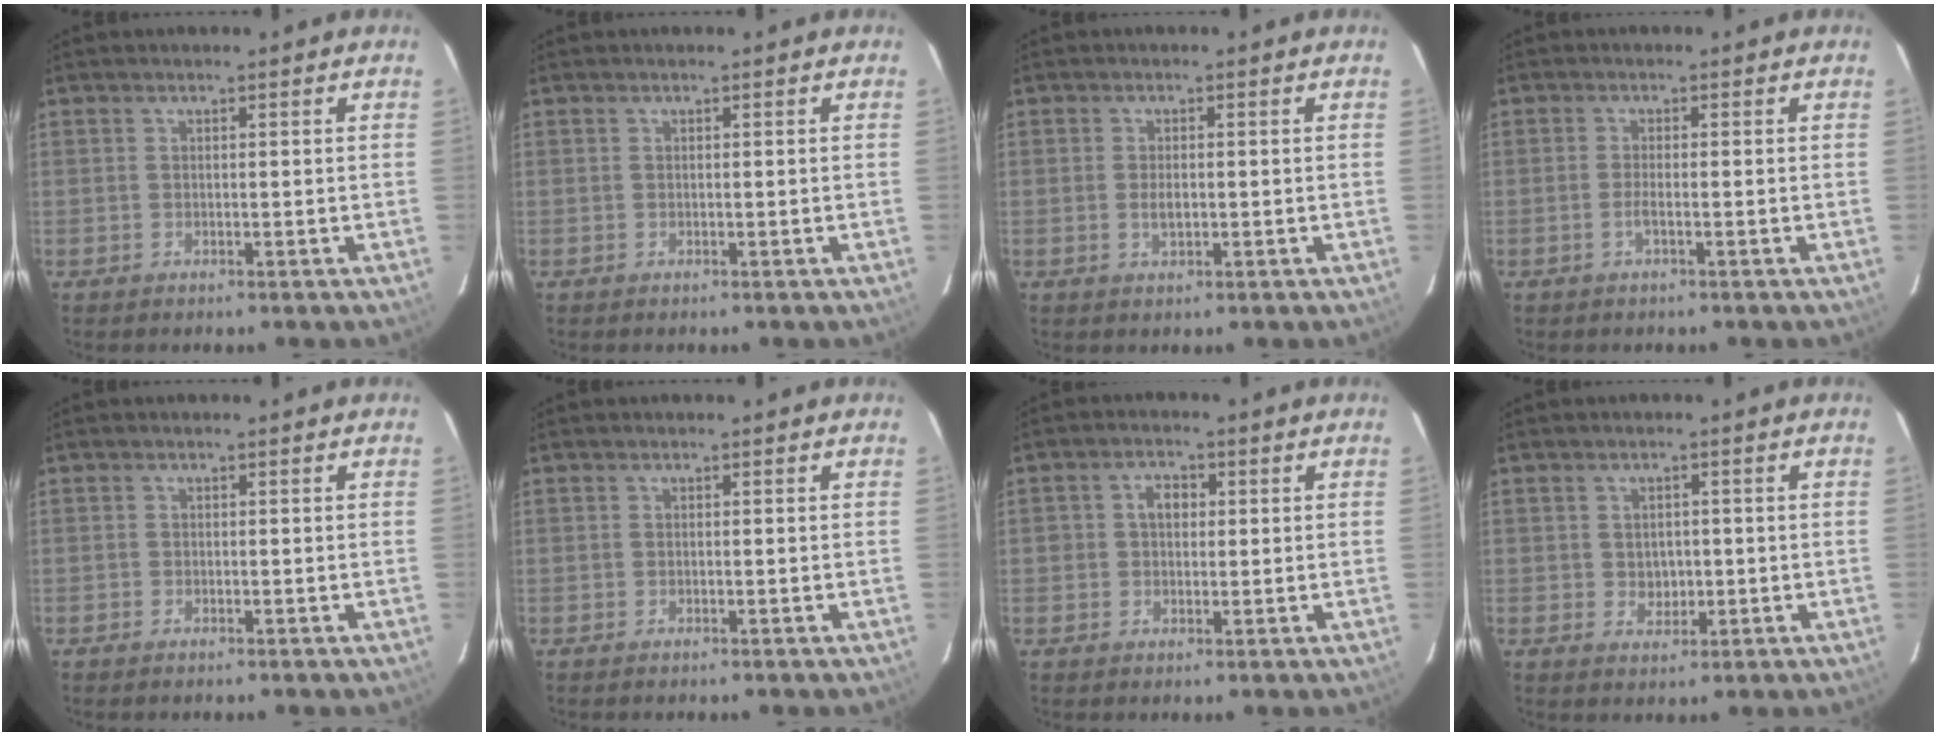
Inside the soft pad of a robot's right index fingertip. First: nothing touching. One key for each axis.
{"total": 0.0}
{"total": 2.1, "fx": -0.3, "fy": 1.1, "fz": 1.8, "tx": -0.032, "ty": -0.001, "tz": -0.004}
{"total": 1.6, "fx": -0.8, "fy": 0.0, "fz": 1.4, "tx": -0.029, "ty": 0.000, "tz": -0.015}
{"total": 0.6, "fx": -0.5, "fy": 0.2, "fz": 0.1, "tx": -0.003, "ty": 0.000, "tz": -0.011}
{"total": 0.0}
{"total": 3.4, "fx": 0.3, "fy": 2.8, "fz": 1.9, "tx": -0.030, "ty": 0.011, "tz": 0.006}
{"total": 3.2, "fx": -0.2, "fy": 2.8, "fz": 1.5, "tx": -0.024, "ty": 0.005, "tz": 0.004}